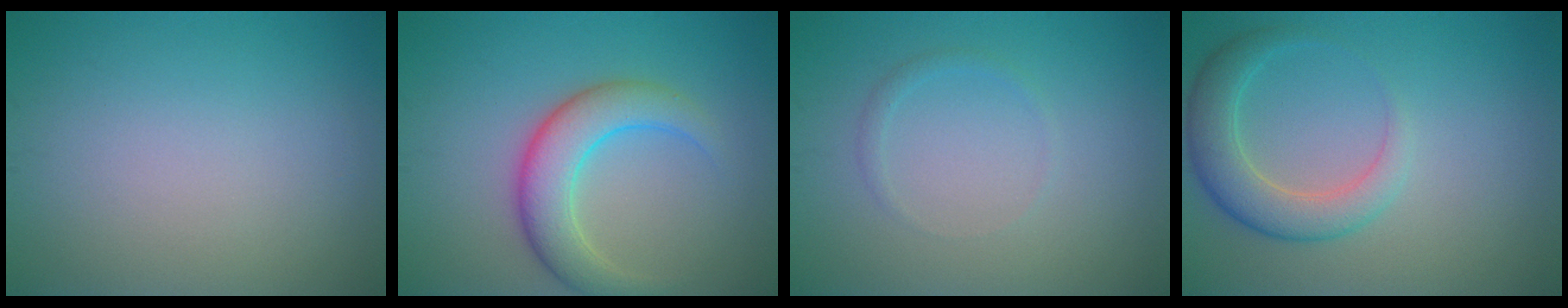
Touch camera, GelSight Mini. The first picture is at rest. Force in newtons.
{"total": 5.2, "press": 5.2, "slide": 0.1}
{"total": 0.8, "press": 0.8, "slide": 0.1}
{"total": 4.1, "press": 4.1, "slide": 0.1}